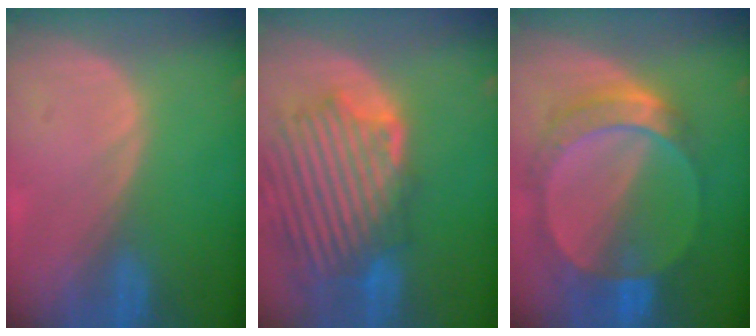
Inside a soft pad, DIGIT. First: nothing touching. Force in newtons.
{"total": 12.3, "press": 11.4, "slide": 4.5}
{"total": 8.5, "press": 7.7, "slide": 3.5}